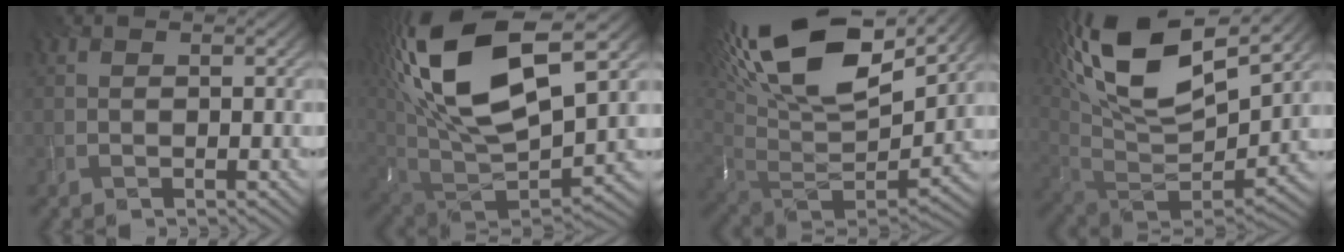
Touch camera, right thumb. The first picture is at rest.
{"total": 18.9, "force": [8.4, 9.0, 14.4], "torque": [-0.322, 0.023, 0.163]}
{"total": 19.2, "force": [9.8, 9.2, 13.7], "torque": [-0.278, 0.034, 0.161]}
{"total": 18.9, "force": [10.7, 7.9, 13.4], "torque": [-0.283, 0.042, 0.178]}